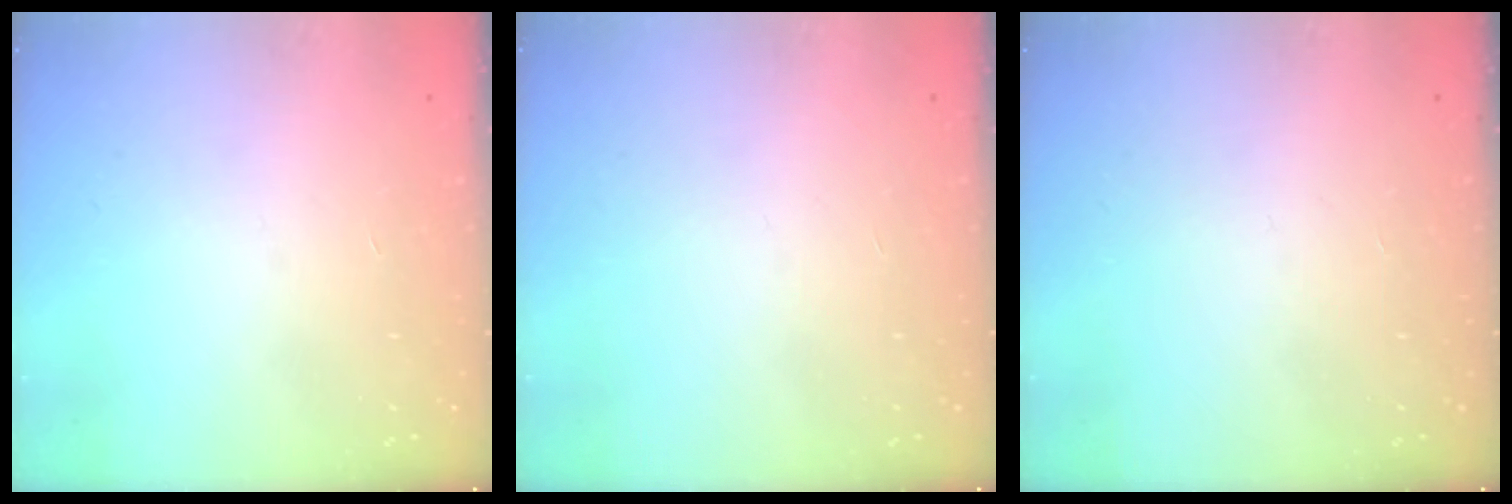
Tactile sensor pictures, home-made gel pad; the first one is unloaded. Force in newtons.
{"total": 0.0}
{"total": 0.0}